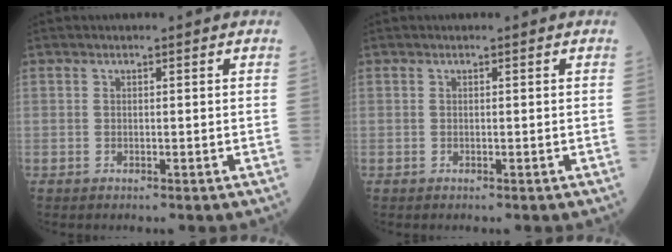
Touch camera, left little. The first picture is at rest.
{"total": 0.0}